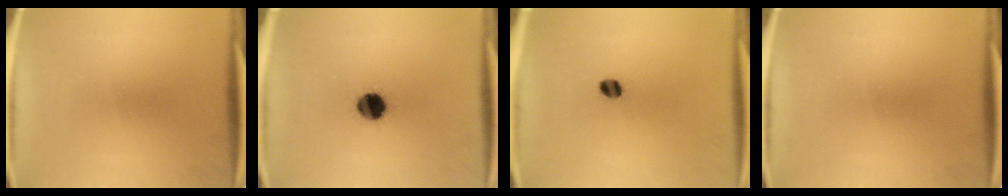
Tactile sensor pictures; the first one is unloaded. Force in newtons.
{"total": 8.0}
{"total": 2.8}
{"total": 0.0}